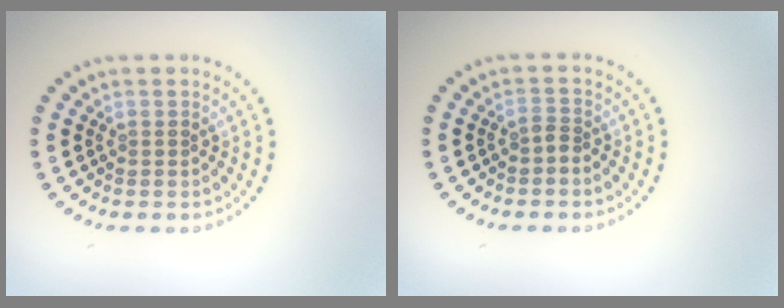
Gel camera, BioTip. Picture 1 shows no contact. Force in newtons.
{"total": 0.8, "press": 0.4, "slide": 0.6}